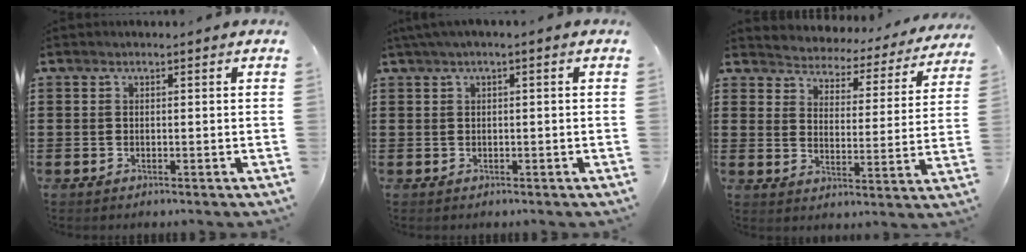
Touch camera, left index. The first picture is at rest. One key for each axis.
{"total": 1.3, "fx": -0.2, "fy": 0.1, "fz": 1.3, "tx": -0.019, "ty": -0.004, "tz": -0.002}
{"total": 3.4, "fx": 3.3, "fy": 0.4, "fz": -0.5, "tx": -0.016, "ty": -0.036, "tz": 0.050}